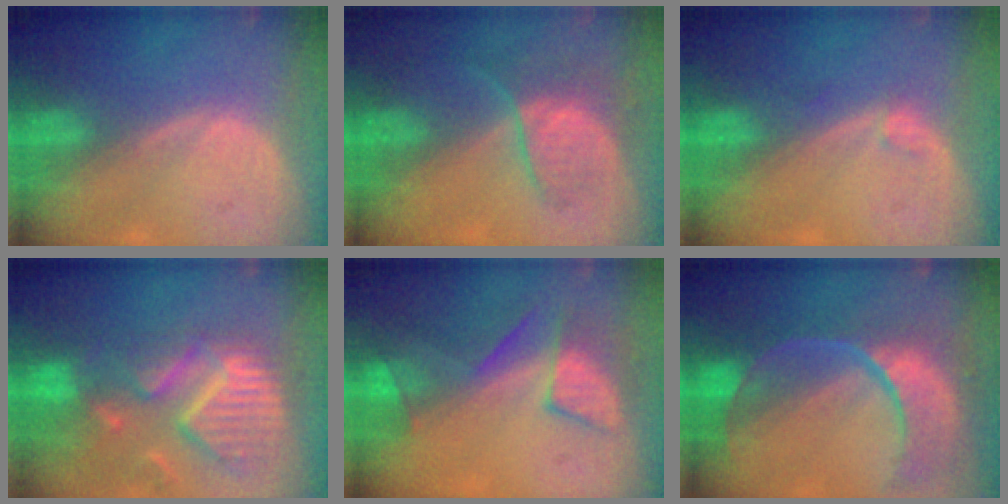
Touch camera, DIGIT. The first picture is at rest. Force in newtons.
{"total": 6.3, "press": 5.8, "slide": 2.3}
{"total": 0.8, "press": 0.7, "slide": 0.1}
{"total": 12.9, "press": 10.9, "slide": 6.9}
{"total": 8.0, "press": 7.4, "slide": 3.2}
{"total": 12.3, "press": 9.9, "slide": 7.3}